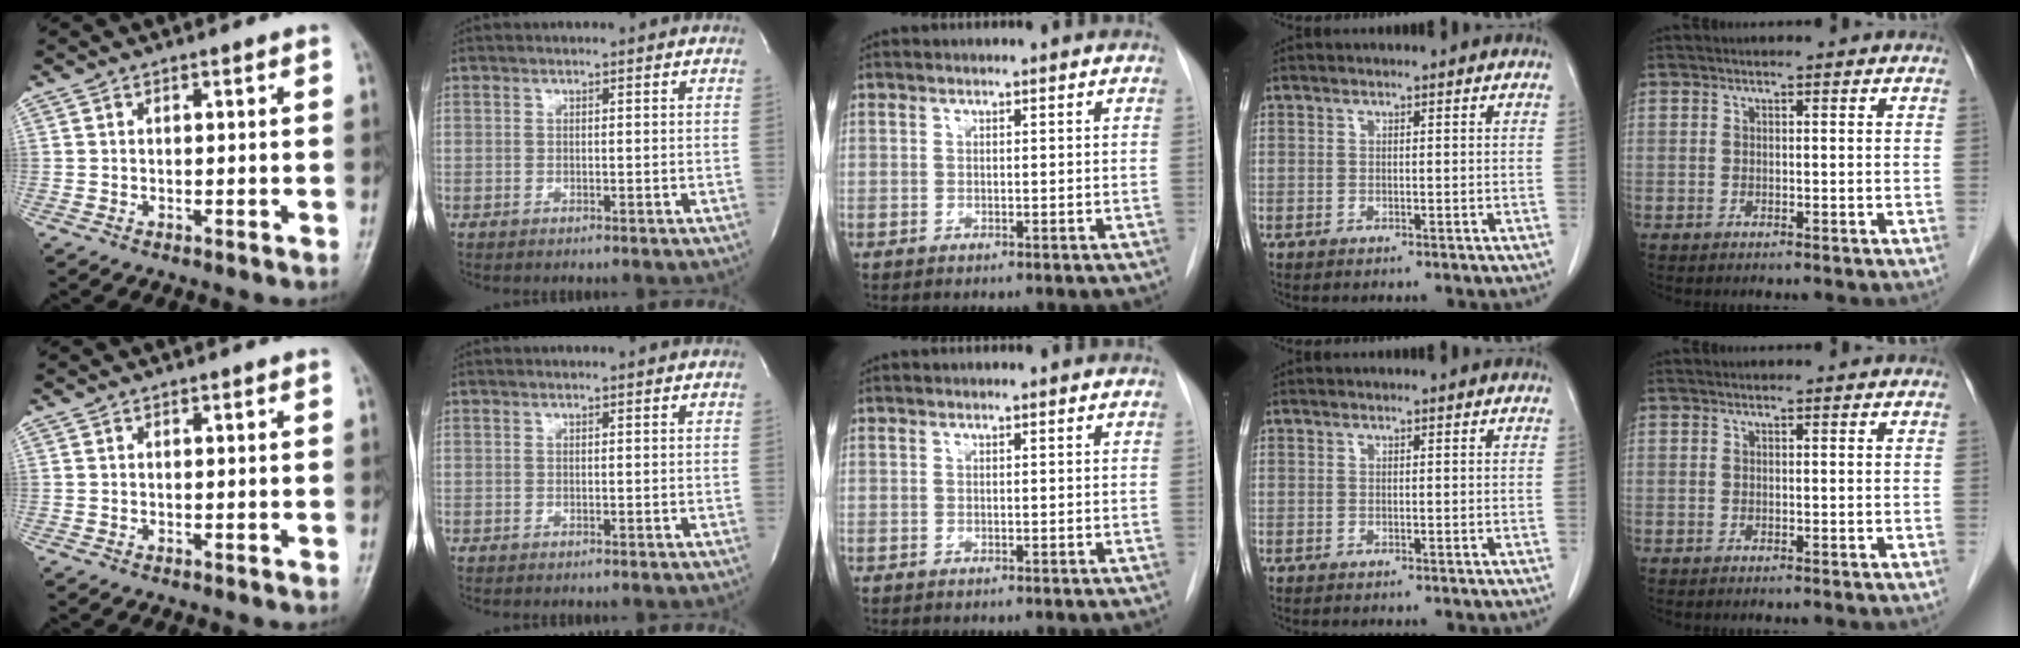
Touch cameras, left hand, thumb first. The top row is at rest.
{}